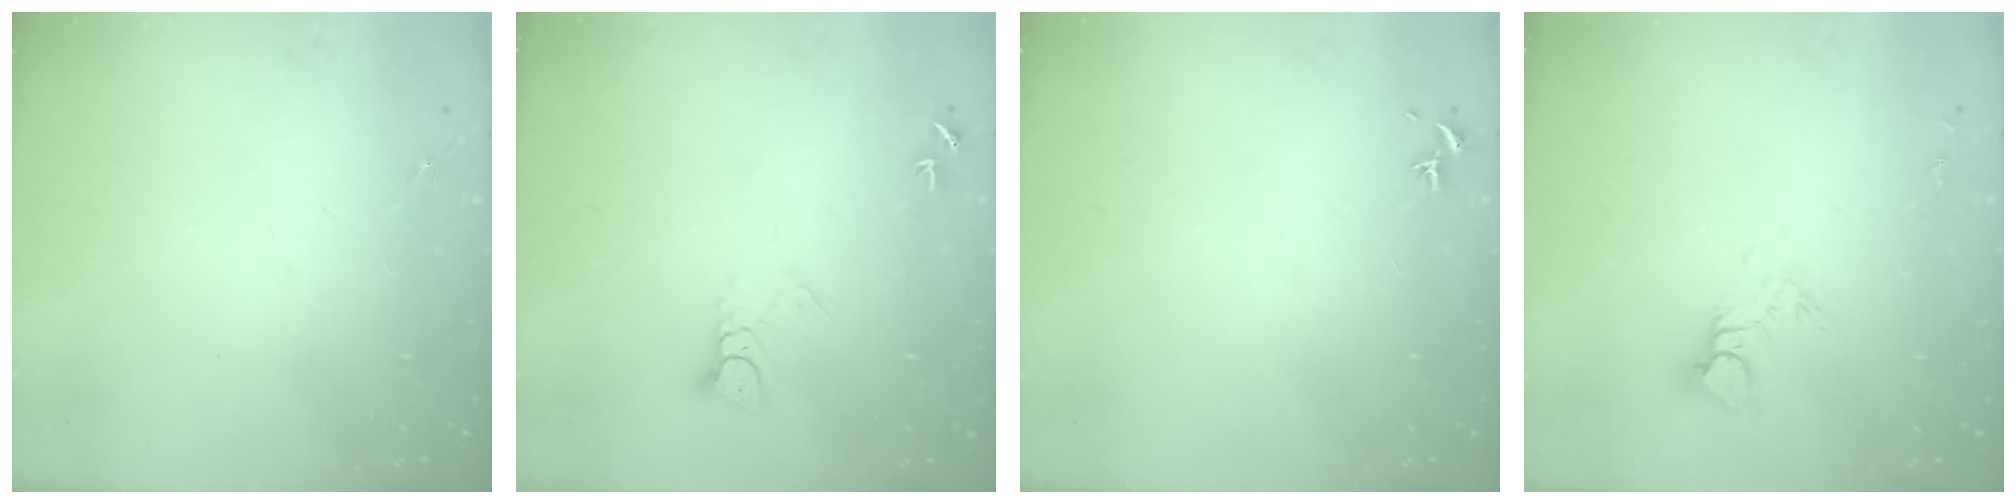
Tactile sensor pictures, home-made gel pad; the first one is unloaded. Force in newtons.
{"total": 4.7, "press": 4.7, "slide": 0.2}
{"total": 0.8, "press": 0.7, "slide": 0.3}
{"total": 7.4, "press": 7.4, "slide": 0.8}